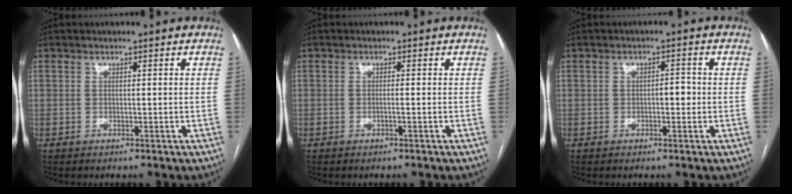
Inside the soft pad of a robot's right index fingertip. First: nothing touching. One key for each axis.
{"total": 0.5, "fx": -0.2, "fy": 0.0, "fz": 0.5, "tx": -0.009, "ty": 0.002, "tz": -0.003}
{"total": 2.1, "fx": -0.2, "fy": 1.0, "fz": 1.9, "tx": -0.024, "ty": 0.007, "tz": -0.002}